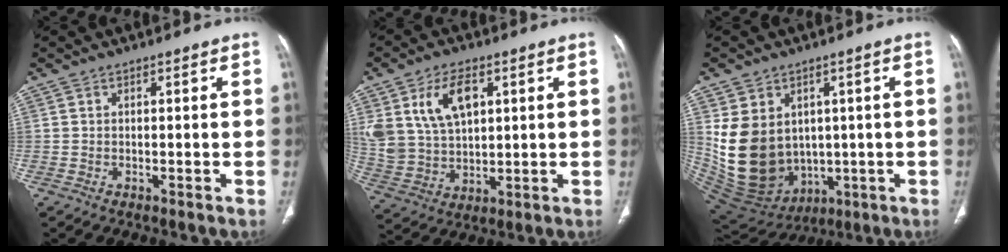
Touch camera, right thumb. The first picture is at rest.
{"total": 13.5, "force": [5.2, 8.3, 9.3], "torque": [-0.168, -0.013, 0.116]}
{"total": 17.2, "force": [1.6, 13.7, 10.4], "torque": [-0.177, -0.011, 0.073]}